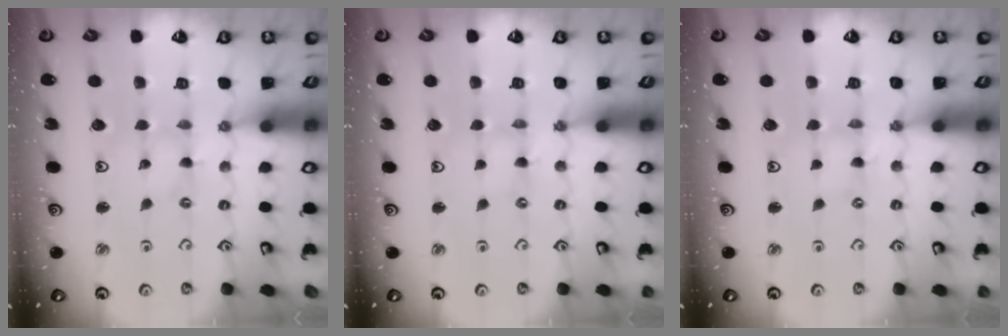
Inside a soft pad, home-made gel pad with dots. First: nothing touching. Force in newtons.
{"total": 0.0}
{"total": 0.0}